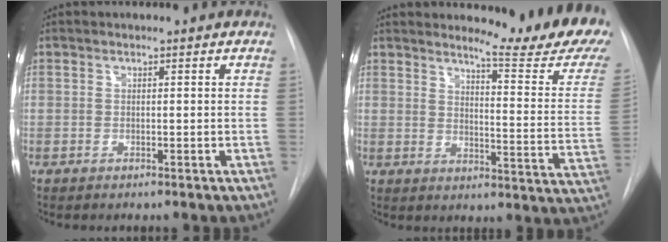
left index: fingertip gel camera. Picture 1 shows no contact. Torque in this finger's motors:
{"motor_torque": [0.79, -0.86, 0.17, 0.07]}